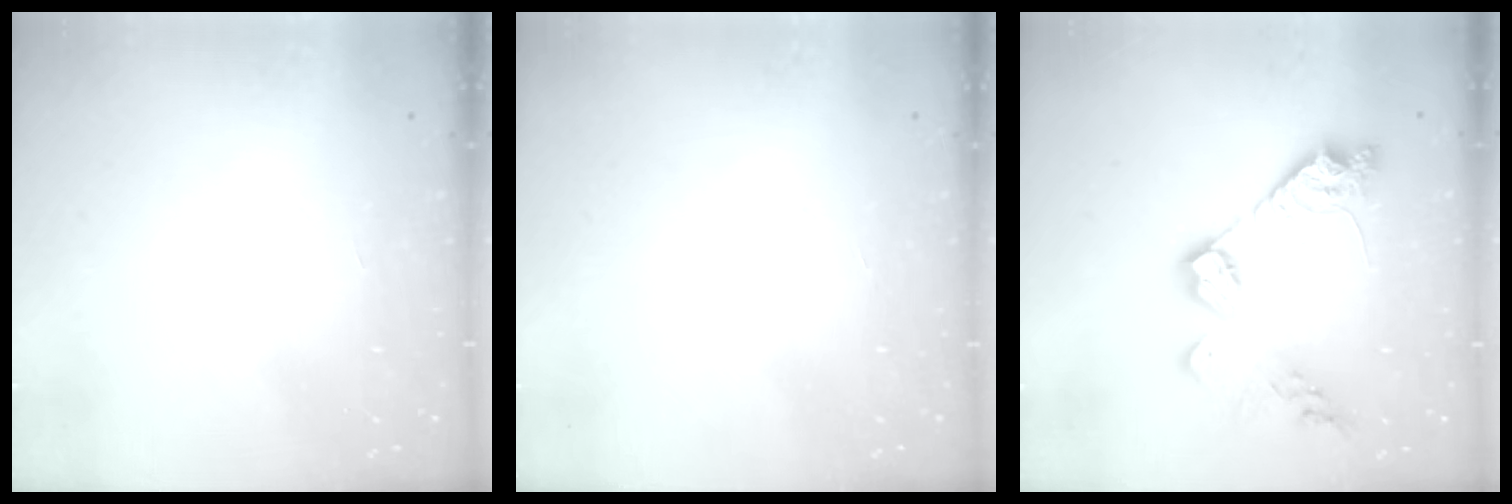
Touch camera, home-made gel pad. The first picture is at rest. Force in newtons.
{"total": 0.0}
{"total": 13.2, "press": 13.2, "slide": 0.4}